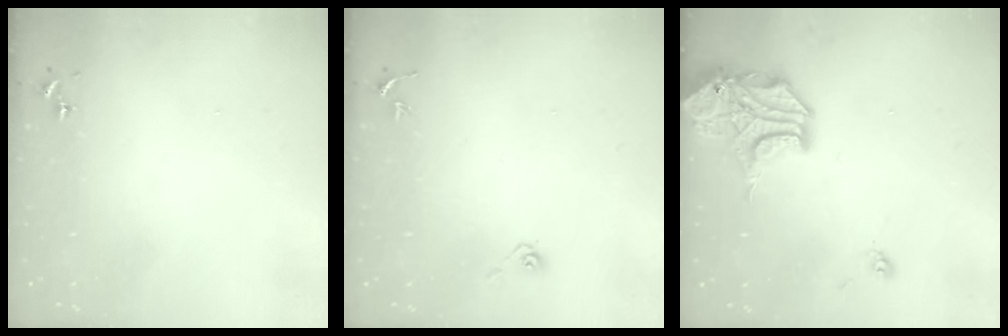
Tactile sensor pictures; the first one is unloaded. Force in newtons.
{"total": 4.0, "press": 3.3, "slide": 2.2}
{"total": 15.2, "press": 15.1, "slide": 2.2}